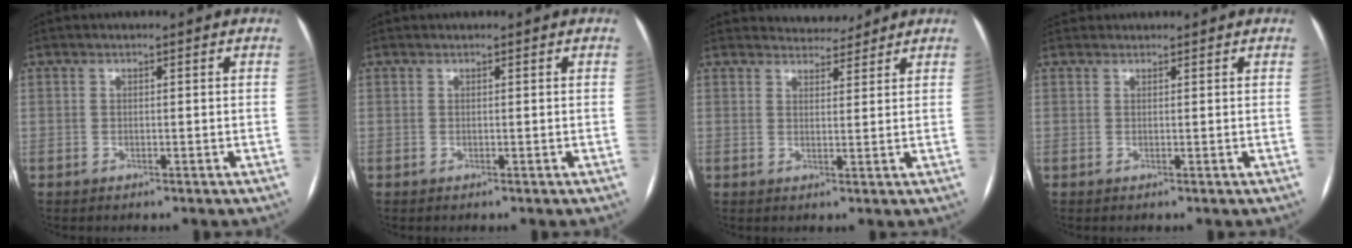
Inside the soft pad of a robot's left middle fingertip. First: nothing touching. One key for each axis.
{"total": 0.0}
{"total": 4.4, "fx": 4.3, "fy": 1.2, "fz": 0.1, "tx": 0.002, "ty": 0.006, "tz": 0.060}
{"total": 2.7, "fx": 2.6, "fy": 0.7, "fz": 0.3, "tx": -0.004, "ty": 0.034, "tz": 0.047}